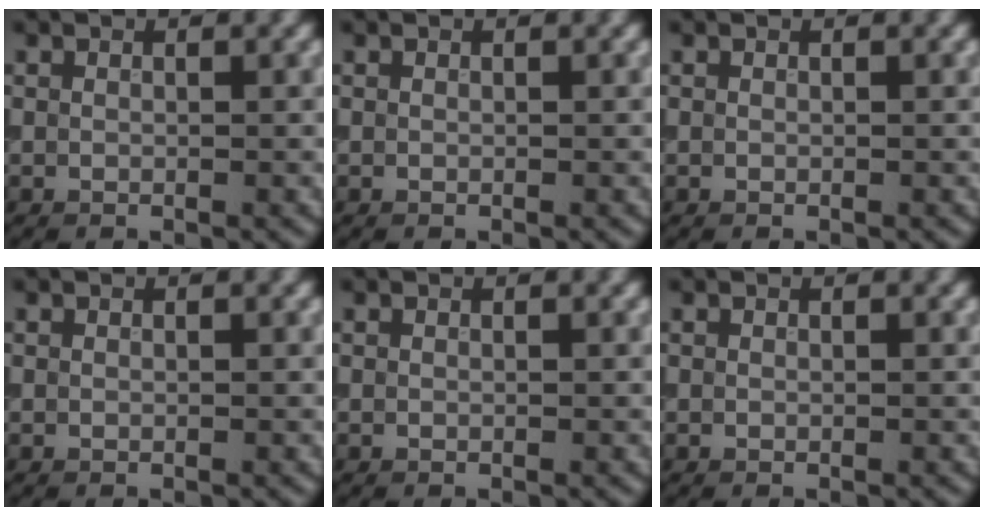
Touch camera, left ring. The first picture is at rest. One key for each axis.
{"total": 0.0}
{"total": 0.0}
{"total": 0.0}
{"total": 0.0}
{"total": 0.0}